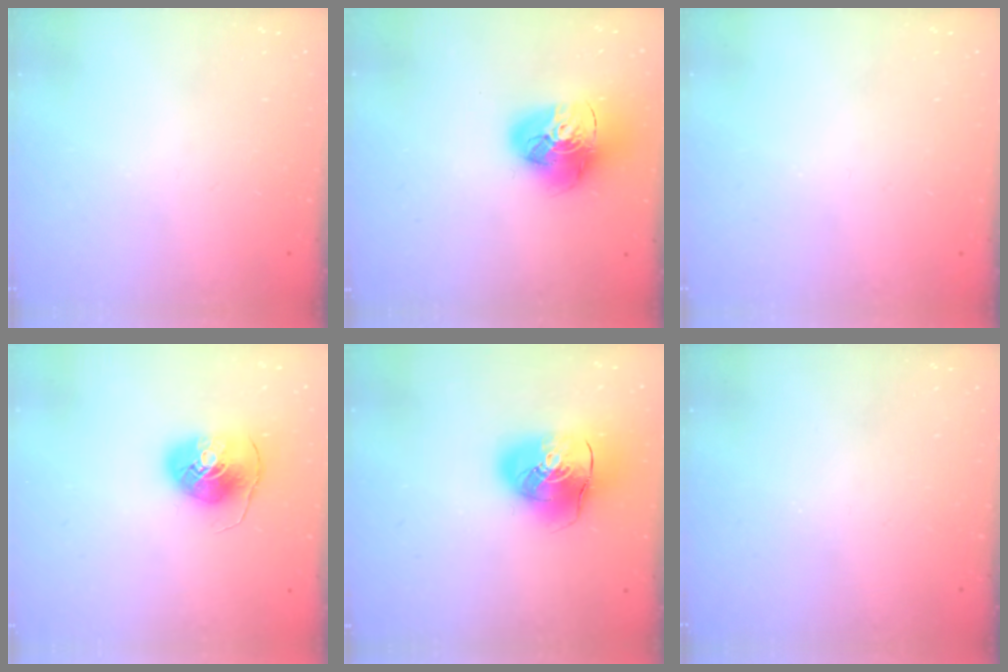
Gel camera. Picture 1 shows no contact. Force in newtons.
{"total": 17.2, "press": 17.0, "slide": 1.9}
{"total": 0.0}
{"total": 9.0, "press": 8.8, "slide": 1.5}
{"total": 14.9, "press": 14.7, "slide": 2.5}
{"total": 0.0}